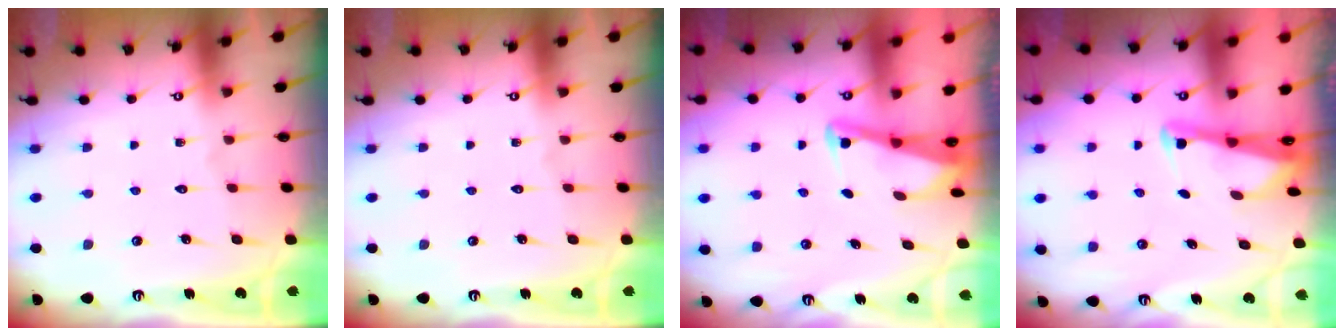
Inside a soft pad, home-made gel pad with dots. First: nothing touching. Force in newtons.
{"total": 0.0}
{"total": 3.0, "press": 3.0, "slide": 0.3}
{"total": 2.5, "press": 2.5, "slide": 0.2}